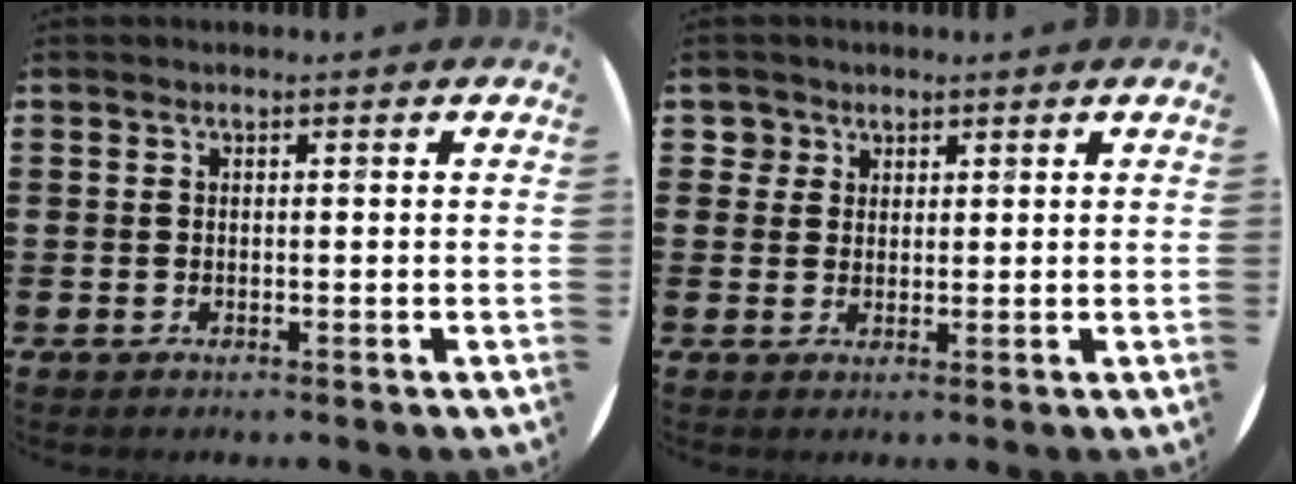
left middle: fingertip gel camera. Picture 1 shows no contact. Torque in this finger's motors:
{"motor_torque": [-0.18, 0.21, -0.08, -0.03]}